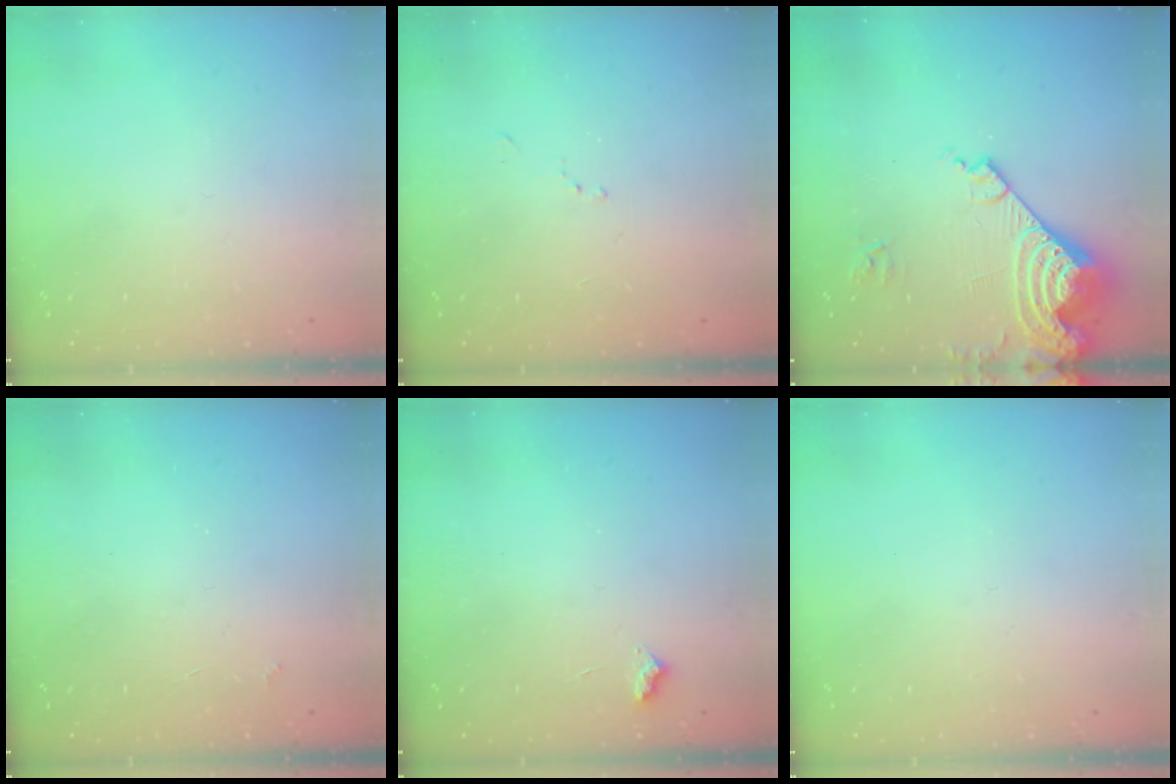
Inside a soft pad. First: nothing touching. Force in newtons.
{"total": 5.7, "press": 5.7, "slide": 0.7}
{"total": 15.0, "press": 14.8, "slide": 1.9}
{"total": 2.9, "press": 2.9, "slide": 0.5}
{"total": 2.7, "press": 2.7, "slide": 0.4}
{"total": 0.0}